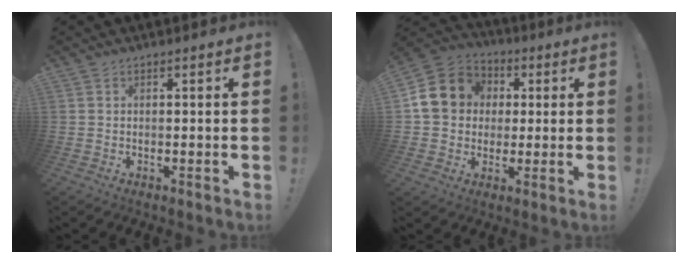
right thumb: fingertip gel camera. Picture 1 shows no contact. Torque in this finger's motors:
{"motor_torque": [0.58, 0.49, 0.91, -0.11, 0.02]}